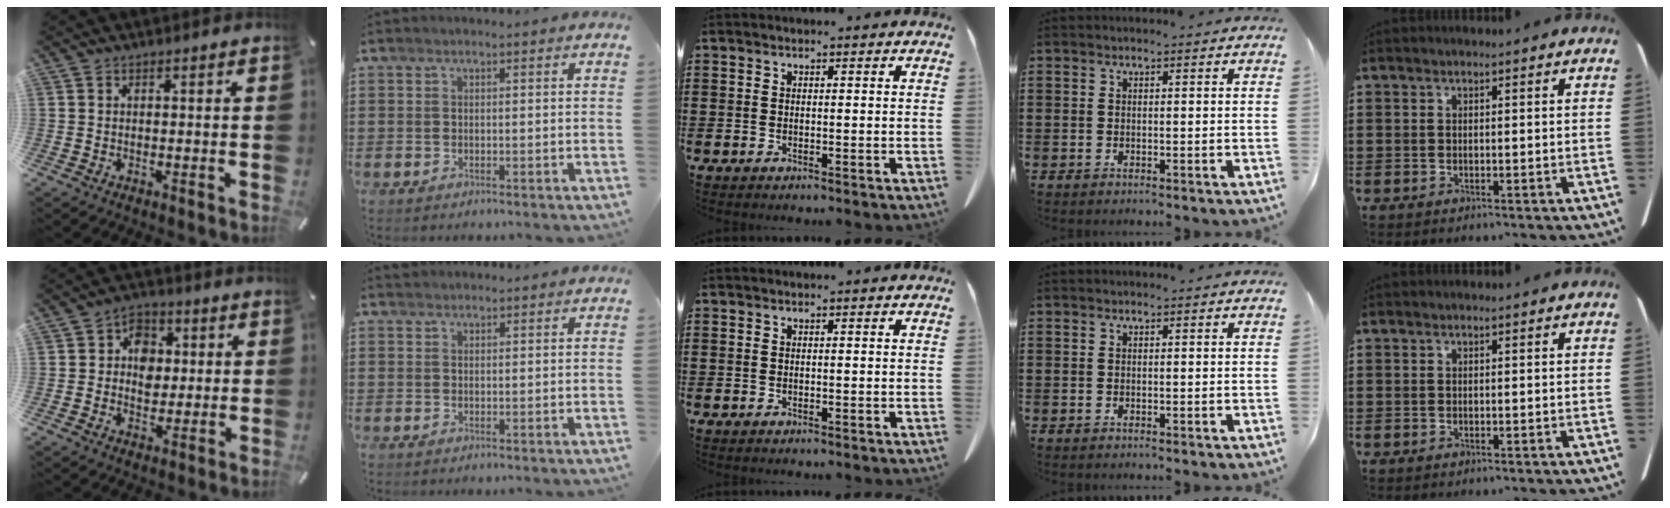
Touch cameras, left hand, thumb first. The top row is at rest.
{"thumb": {"total": 7.4, "force": [0.5, 6.3, 3.9], "torque": [-0.044, 0.003, 0.003]}, "index": {"total": 0.8, "force": [0.8, 0.2, 0.0], "torque": [-0.001, 0.001, 0.016]}}